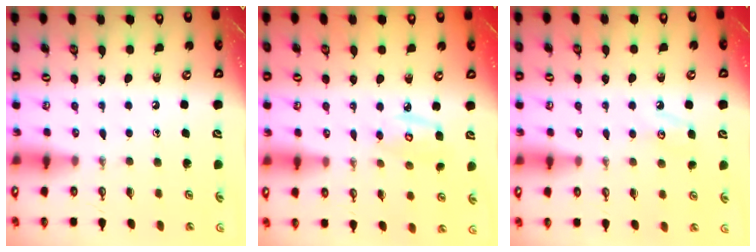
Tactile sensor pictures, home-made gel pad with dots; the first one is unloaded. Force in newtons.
{"total": 5.2, "press": 5.2, "slide": 0.2}
{"total": 5.9, "press": 5.8, "slide": 0.8}